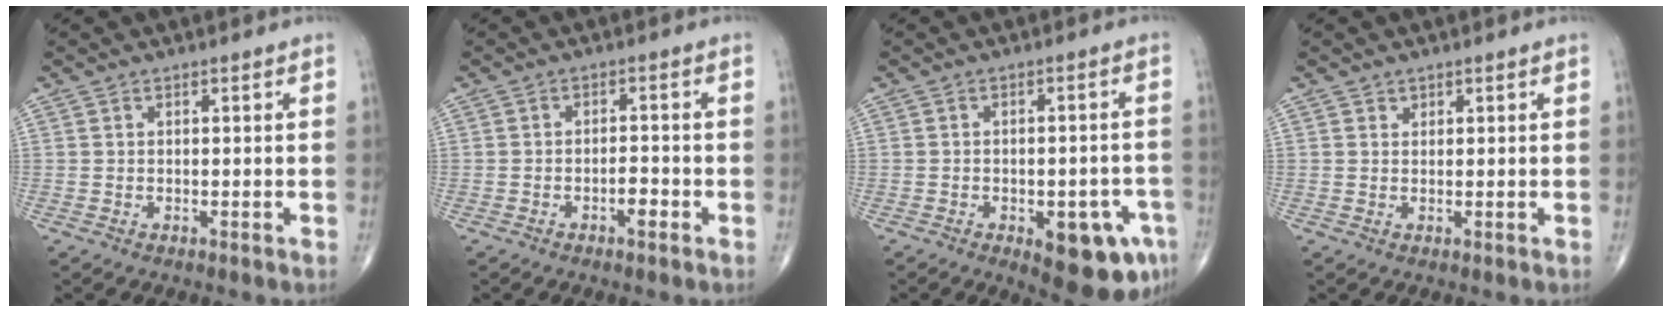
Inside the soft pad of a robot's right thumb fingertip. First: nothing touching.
{"total": 2.7, "force": [-1.4, 1.0, 2.1], "torque": [-0.029, 0.009, -0.023]}
{"total": 12.2, "force": [-5.4, 4.9, 9.7], "torque": [-0.100, 0.020, -0.059]}
{"total": 0.7, "force": [0.5, 0.5, 0.0], "torque": [0.007, -0.003, 0.006]}